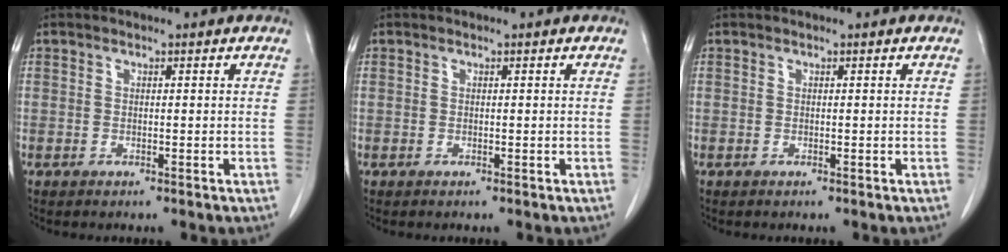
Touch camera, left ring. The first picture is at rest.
{"total": 0.0}
{"total": 0.0}